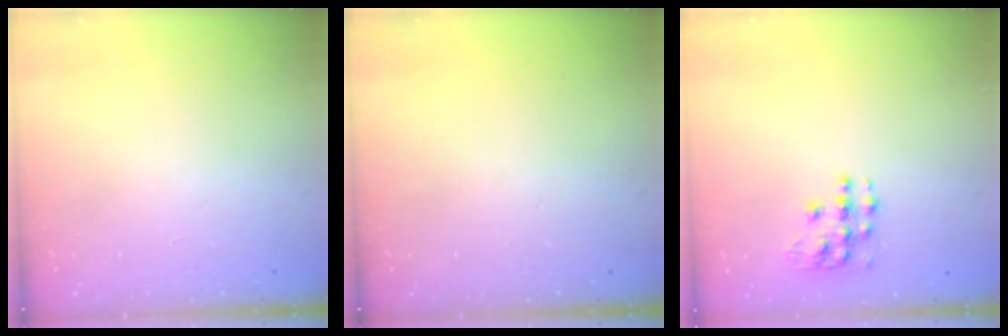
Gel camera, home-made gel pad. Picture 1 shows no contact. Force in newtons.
{"total": 0.0}
{"total": 10.0, "press": 10.0, "slide": 0.7}